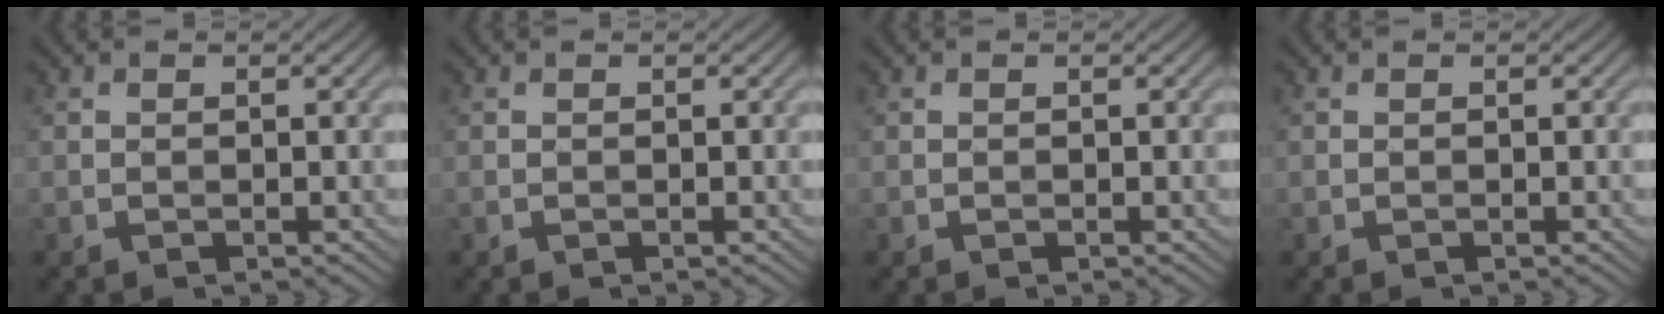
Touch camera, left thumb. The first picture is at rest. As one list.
[{"total": 0.0}, {"total": 0.0}, {"total": 0.0}]